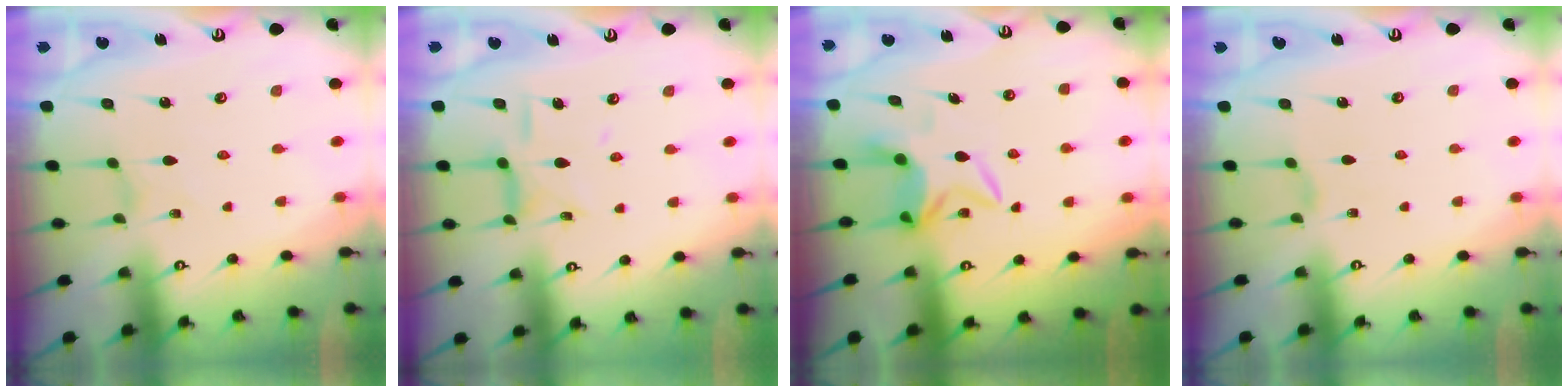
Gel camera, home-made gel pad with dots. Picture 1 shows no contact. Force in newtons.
{"total": 7.9, "press": 7.9, "slide": 0.5}
{"total": 6.5, "press": 6.5, "slide": 0.5}
{"total": 1.0, "press": 1.0, "slide": 0.3}